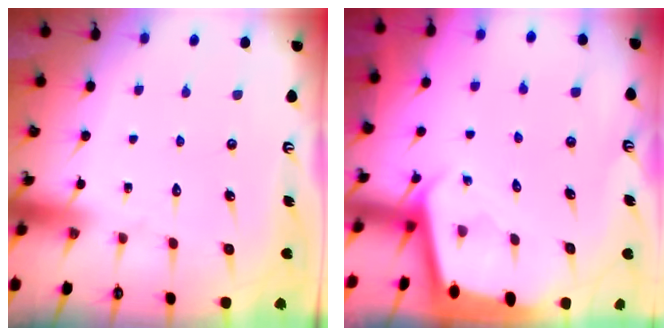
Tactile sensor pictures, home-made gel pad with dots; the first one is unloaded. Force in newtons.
{"total": 1.9, "press": 1.9, "slide": 0.0}